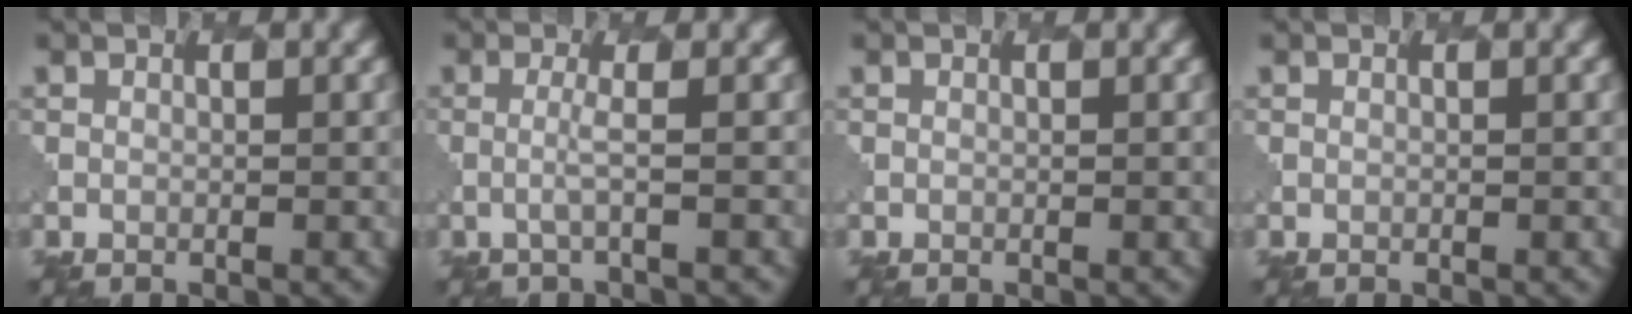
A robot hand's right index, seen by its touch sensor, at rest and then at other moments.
{"total": 1.2, "force": [-0.1, 0.1, 1.2], "torque": [-0.025, -0.002, -0.007]}
{"total": 0.0}
{"total": 0.0}